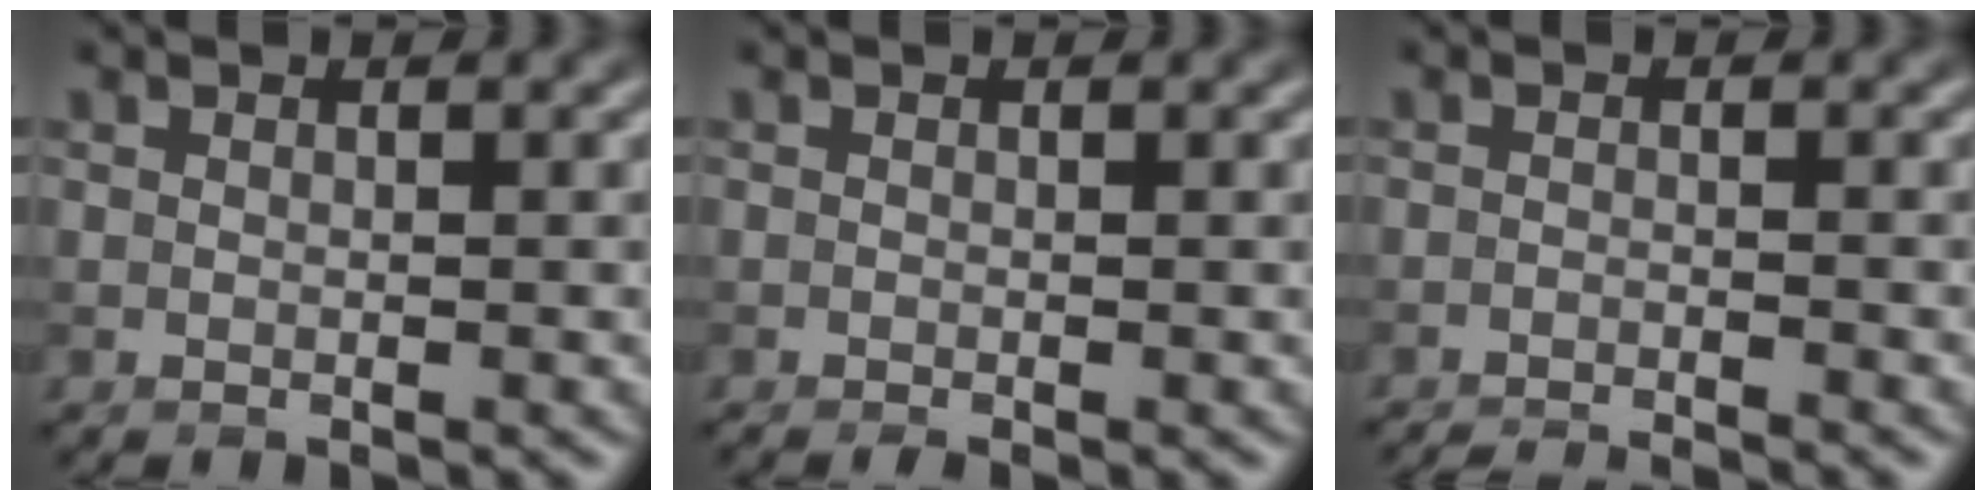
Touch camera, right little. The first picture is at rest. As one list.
[{"total": 0.8, "force": [-0.6, 0.0, 0.5], "torque": [-0.007, -0.004, -0.011]}, {"total": 4.1, "force": [-3.9, 0.4, 1.3], "torque": [-0.016, -0.008, -0.060]}]